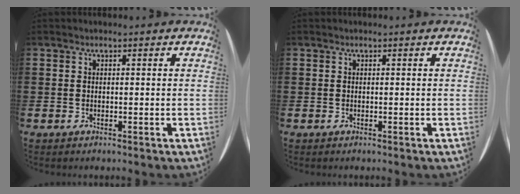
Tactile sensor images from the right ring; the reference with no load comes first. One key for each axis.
{"total": 0.0}